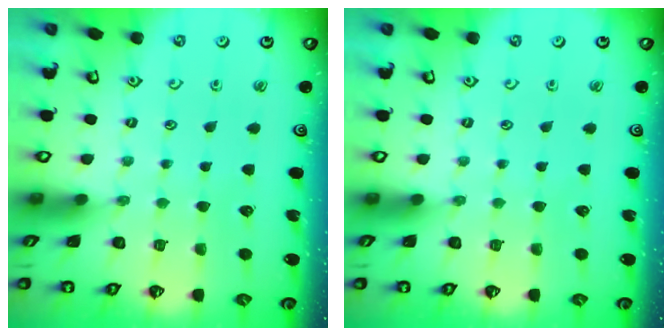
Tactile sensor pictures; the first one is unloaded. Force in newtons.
{"total": 0.0}